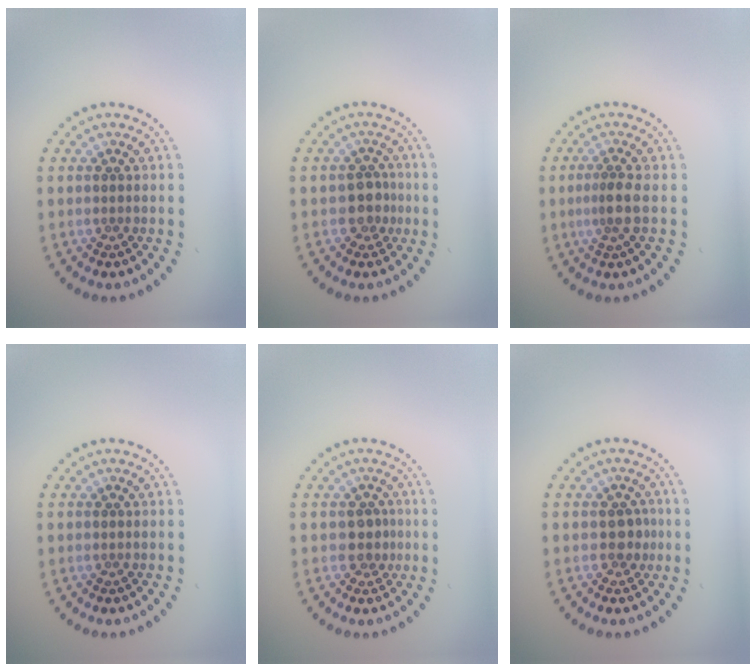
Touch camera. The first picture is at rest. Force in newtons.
{"total": 2.2, "press": 2.0, "slide": 1.1}
{"total": 2.2, "press": 1.6, "slide": 1.4}
{"total": 0.0}
{"total": 1.7, "press": 1.6, "slide": 0.7}
{"total": 1.5, "press": 1.5, "slide": 0.5}